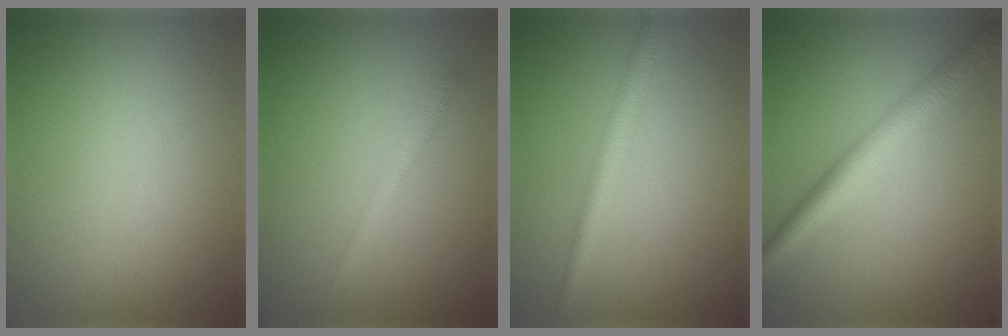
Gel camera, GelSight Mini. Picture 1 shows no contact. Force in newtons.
{"total": 1.3, "press": 1.3, "slide": 0.1}
{"total": 2.6, "press": 2.6, "slide": 0.1}
{"total": 4.3, "press": 4.3, "slide": 0.1}